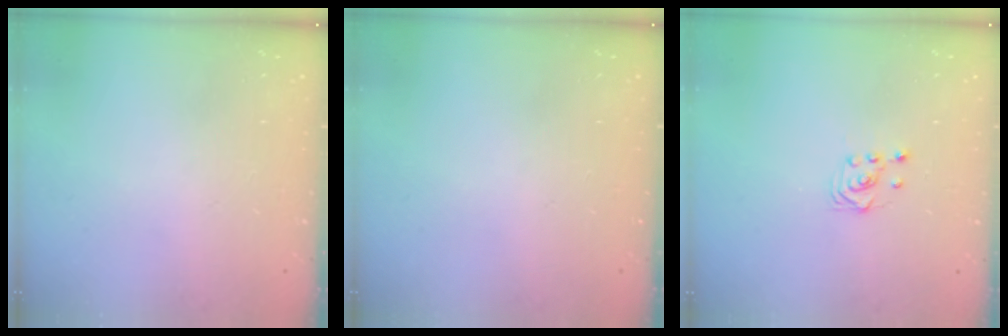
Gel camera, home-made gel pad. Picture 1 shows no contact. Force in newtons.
{"total": 0.0}
{"total": 2.9, "press": 2.6, "slide": 1.4}